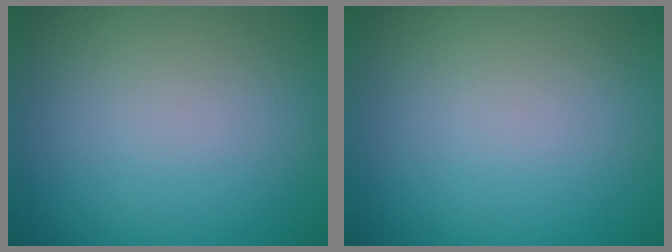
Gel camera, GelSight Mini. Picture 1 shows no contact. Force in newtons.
{"total": 0.0}